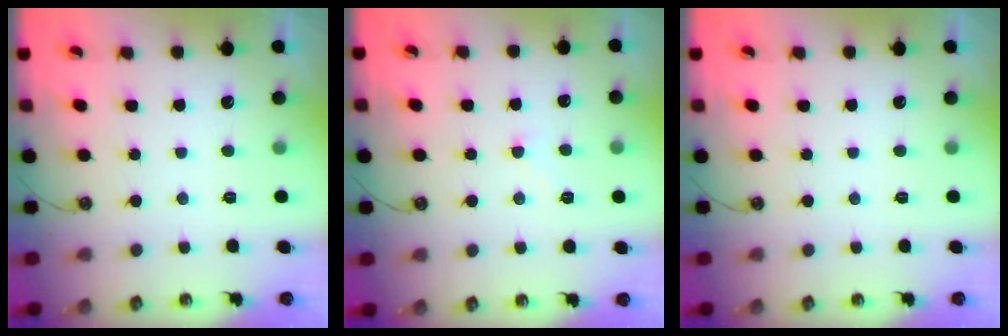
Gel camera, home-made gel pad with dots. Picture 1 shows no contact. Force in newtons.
{"total": 1.6, "press": 1.5, "slide": 0.5}
{"total": 0.0}